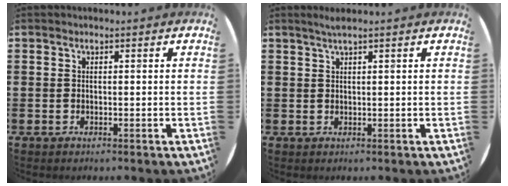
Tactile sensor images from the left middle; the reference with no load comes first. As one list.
[{"total": 1.4, "force": [1.0, -0.1, 0.9], "torque": [-0.017, 0.003, 0.017]}]